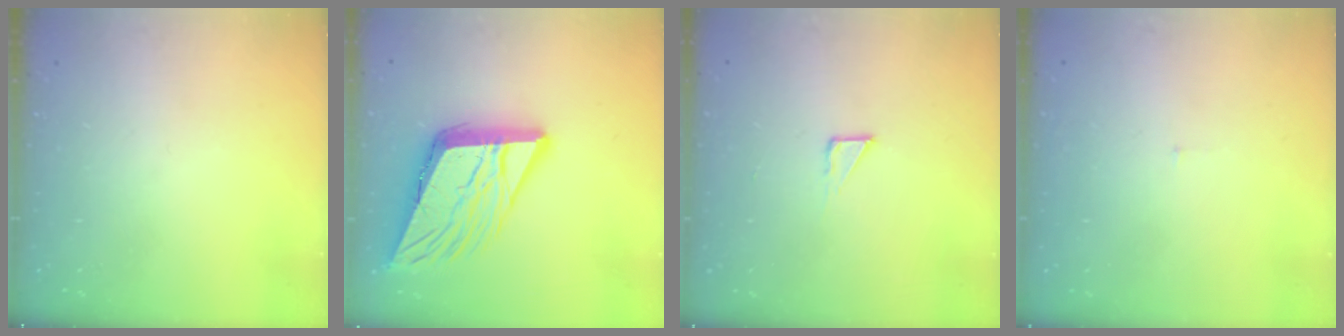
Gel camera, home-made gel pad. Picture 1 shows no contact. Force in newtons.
{"total": 16.4, "press": 16.2, "slide": 2.8}
{"total": 2.6, "press": 2.6, "slide": 0.1}
{"total": 3.0, "press": 3.0, "slide": 0.2}